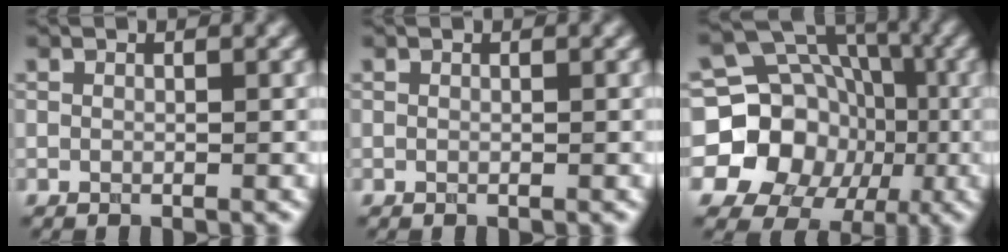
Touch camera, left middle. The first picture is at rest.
{"total": 0.0}
{"total": 16.7, "force": [-3.1, 15.3, 5.9], "torque": [-0.130, 0.003, -0.072]}